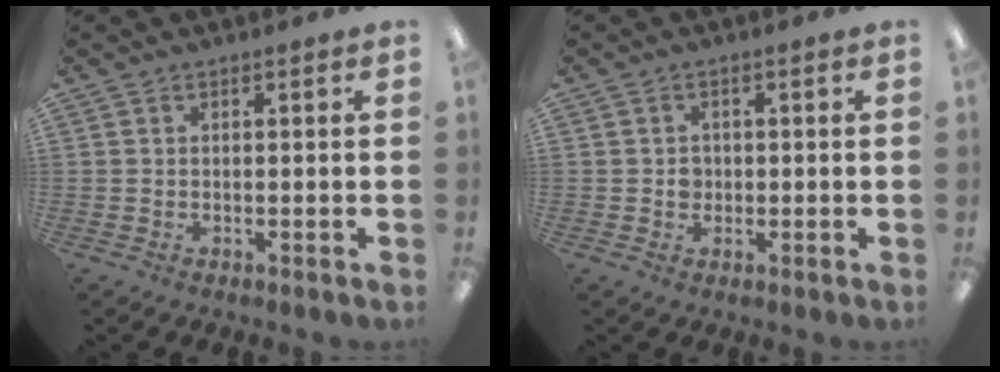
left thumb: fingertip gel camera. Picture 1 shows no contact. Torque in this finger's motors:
{"motor_torque": [-0.19, 0.23, 0.00, 0.01, 0.00]}